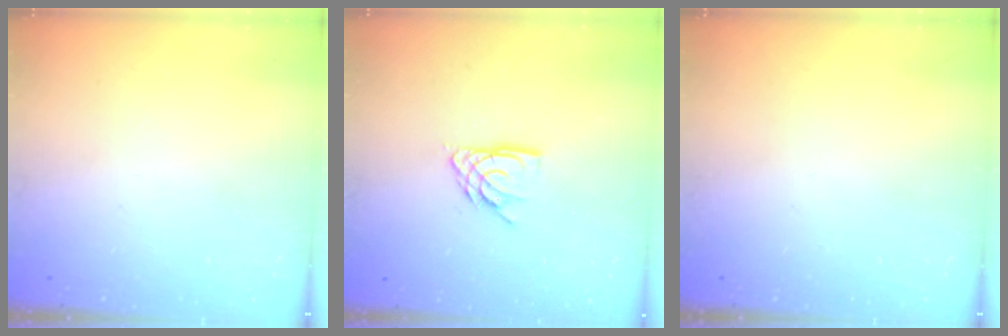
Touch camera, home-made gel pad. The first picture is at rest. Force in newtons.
{"total": 6.7, "press": 6.7, "slide": 0.6}
{"total": 0.0}